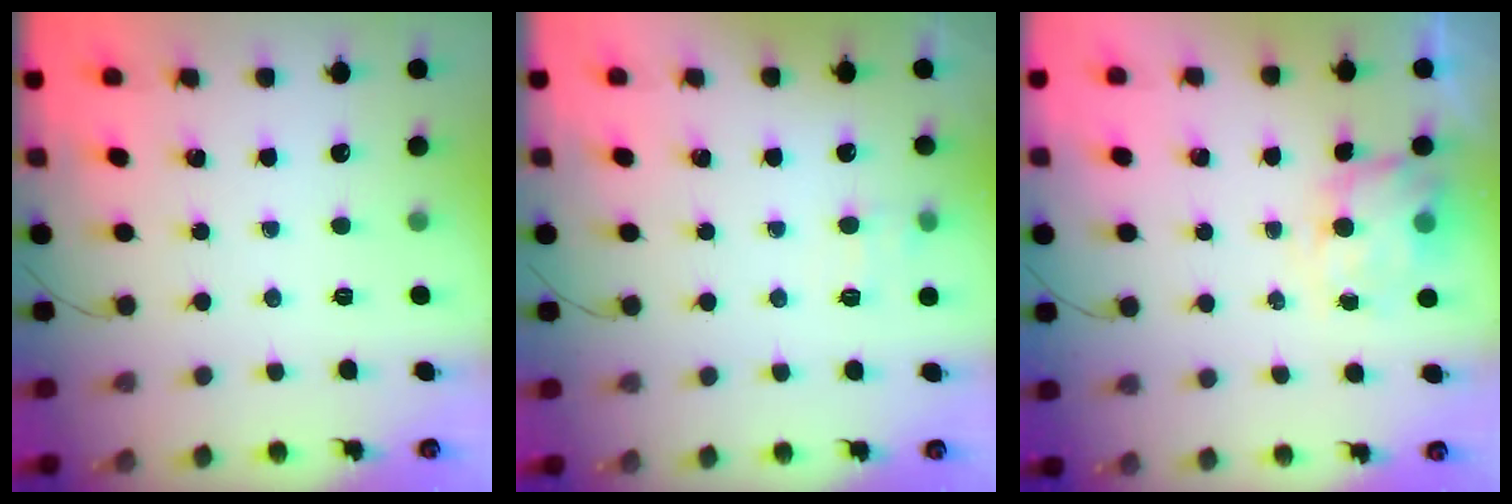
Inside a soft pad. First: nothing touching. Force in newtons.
{"total": 8.8, "press": 8.6, "slide": 1.7}
{"total": 5.1, "press": 5.0, "slide": 1.3}